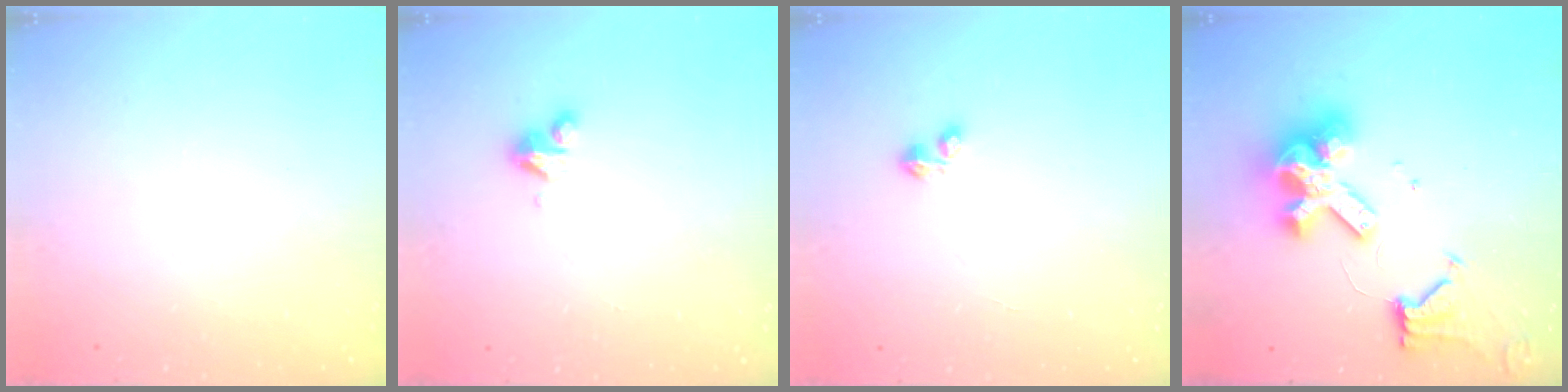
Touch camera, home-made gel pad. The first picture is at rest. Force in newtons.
{"total": 4.4, "press": 4.4, "slide": 0.4}
{"total": 2.4, "press": 2.4, "slide": 0.3}
{"total": 14.6, "press": 14.5, "slide": 1.8}